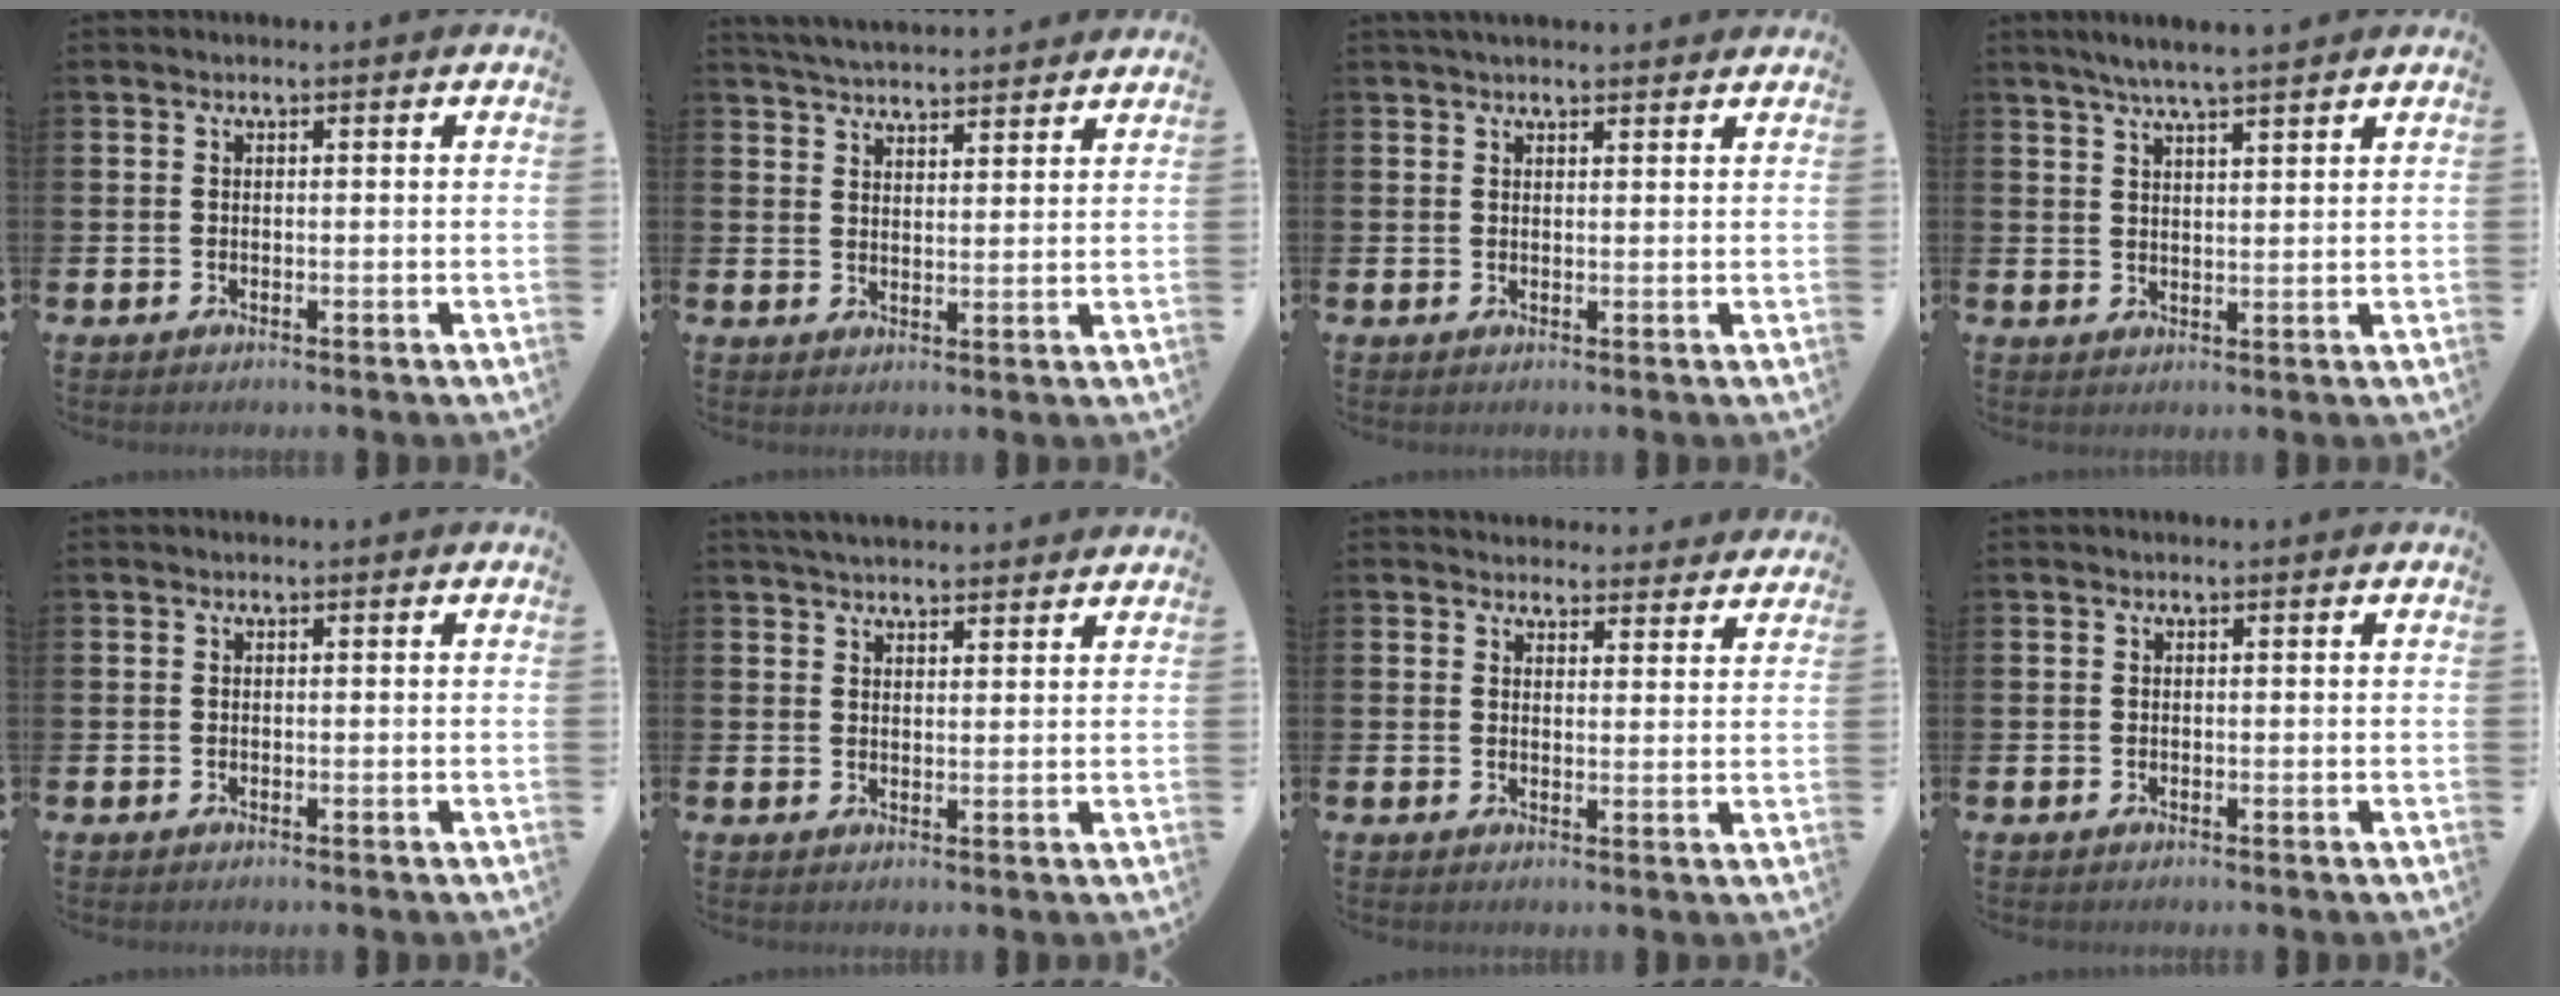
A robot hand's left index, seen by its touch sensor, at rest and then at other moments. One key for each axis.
{"total": 4.6, "fx": 4.6, "fy": 0.2, "fz": 0.2, "tx": -0.012, "ty": -0.027, "tz": 0.082}
{"total": 2.1, "fx": 2.0, "fy": 0.5, "fz": 0.5, "tx": -0.002, "ty": -0.005, "tz": 0.034}
{"total": 4.9, "fx": 4.5, "fy": 0.0, "fz": 1.9, "tx": -0.041, "ty": -0.013, "tz": 0.079}
{"total": 0.0}
{"total": 3.7, "fx": 3.6, "fy": 0.4, "fz": 0.5, "tx": -0.013, "ty": -0.015, "tz": 0.068}
{"total": 3.8, "fx": 3.6, "fy": 0.9, "fz": -0.2, "tx": 0.006, "ty": -0.024, "tz": 0.065}
{"total": 0.0}